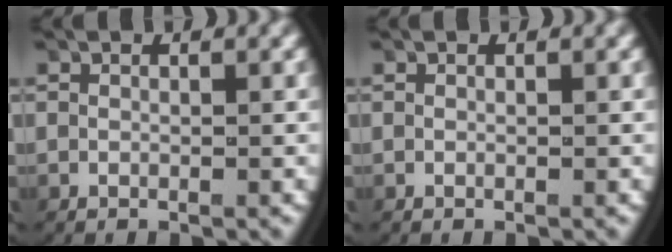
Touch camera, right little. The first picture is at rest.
{"total": 0.0}